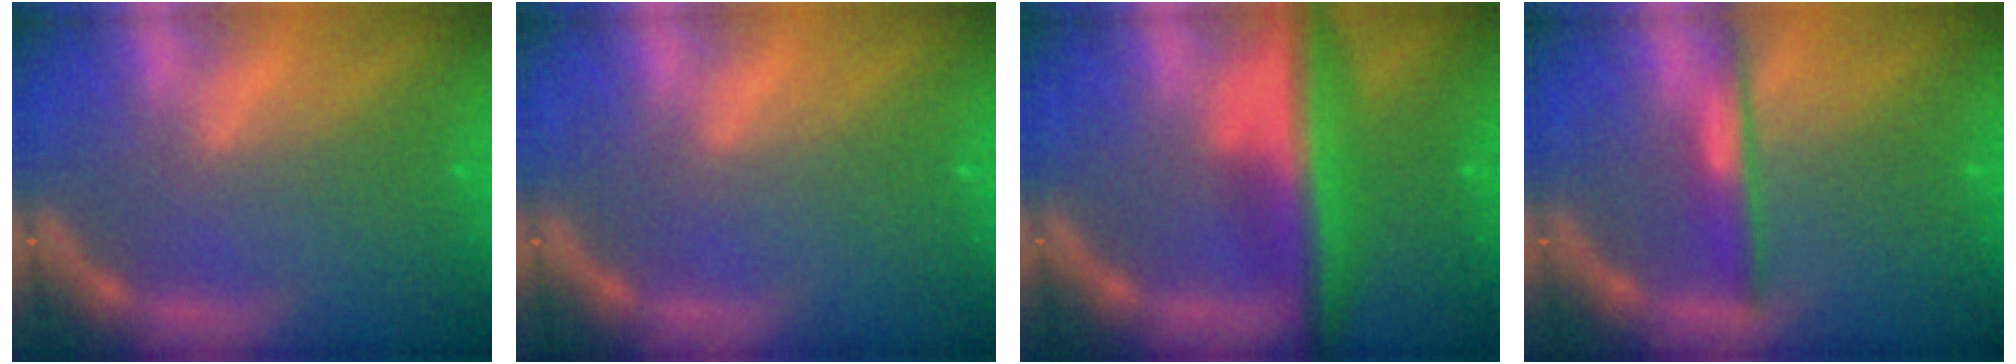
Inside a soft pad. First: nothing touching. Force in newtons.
{"total": 0.0}
{"total": 8.0}
{"total": 3.0}